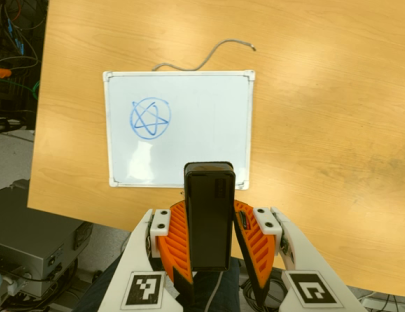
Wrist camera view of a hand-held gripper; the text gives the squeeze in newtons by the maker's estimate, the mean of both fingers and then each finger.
{"total": 5.2, "left": 4.4, "right": 6.0}